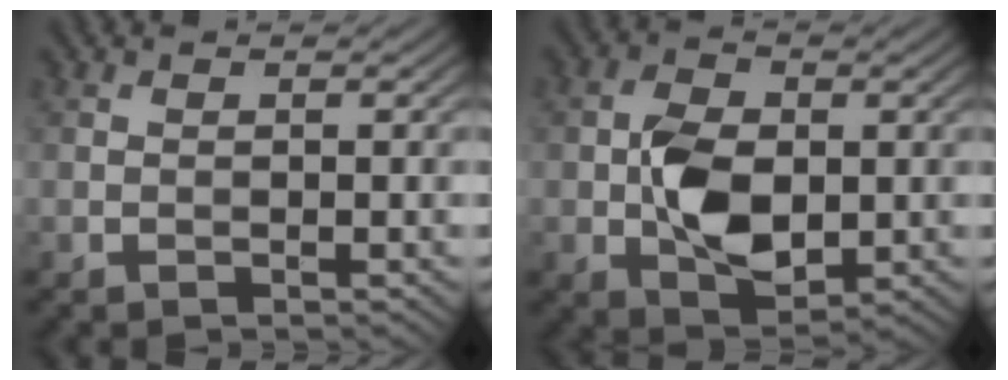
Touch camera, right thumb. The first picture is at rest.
{"total": 7.4, "force": [-0.6, 4.6, 5.7], "torque": [-0.117, -0.006, -0.014]}